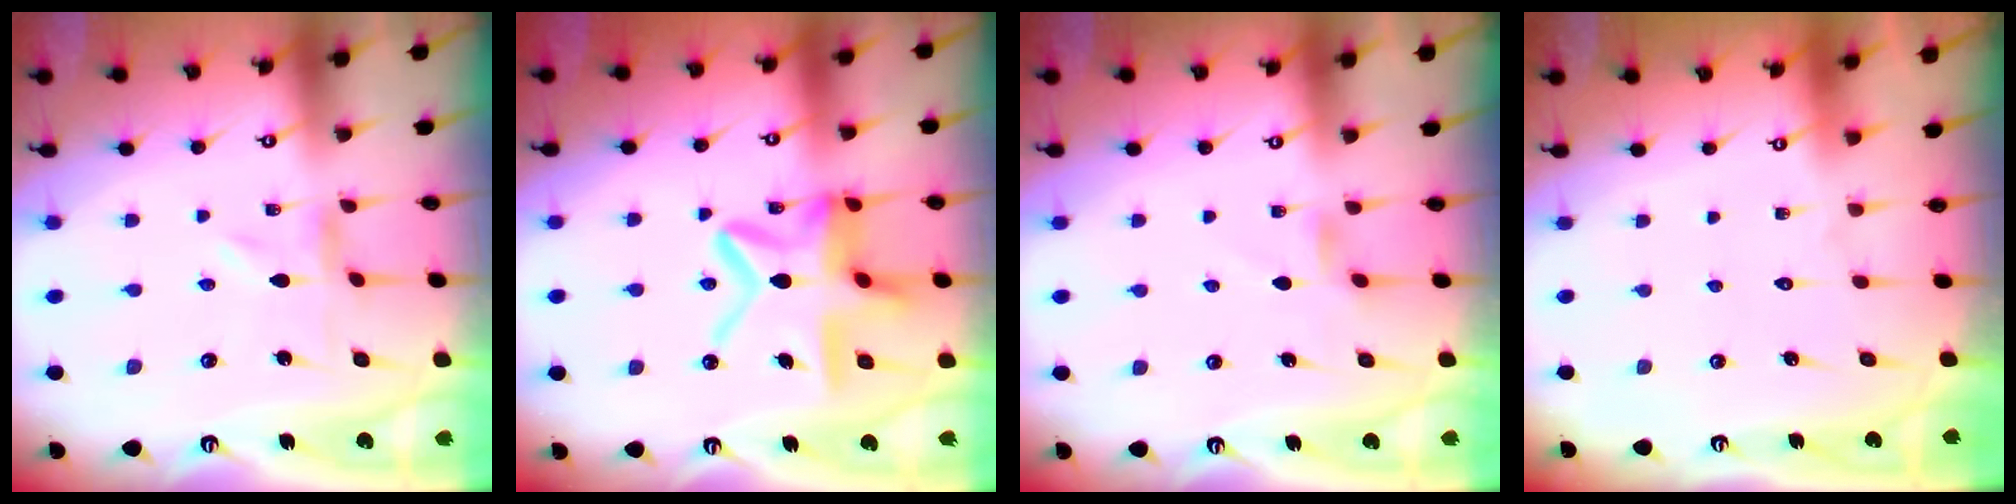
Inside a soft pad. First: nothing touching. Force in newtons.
{"total": 17.1, "press": 17.0, "slide": 1.8}
{"total": 2.7, "press": 2.6, "slide": 0.4}
{"total": 1.7, "press": 1.7, "slide": 0.1}